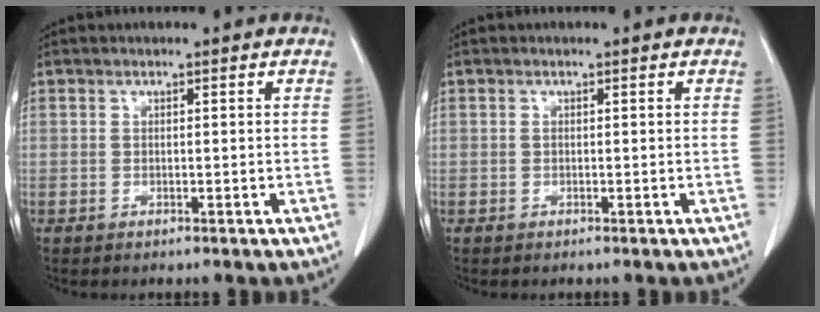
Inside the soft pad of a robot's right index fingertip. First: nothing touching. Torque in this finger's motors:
{"motor_torque": [-0.08, 0.02, -0.01, 0.00]}